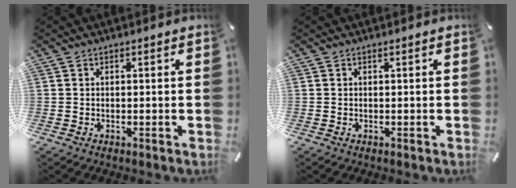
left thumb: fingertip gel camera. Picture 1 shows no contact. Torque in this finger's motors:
{"motor_torque": [0.00, 0.00, -0.04, -0.04, 0.00]}